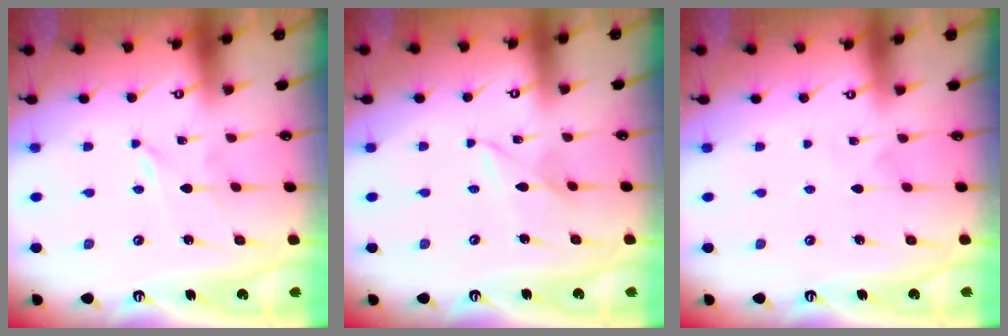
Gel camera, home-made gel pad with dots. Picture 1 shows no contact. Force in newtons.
{"total": 3.7, "press": 3.7, "slide": 0.4}
{"total": 2.2, "press": 2.2, "slide": 0.2}